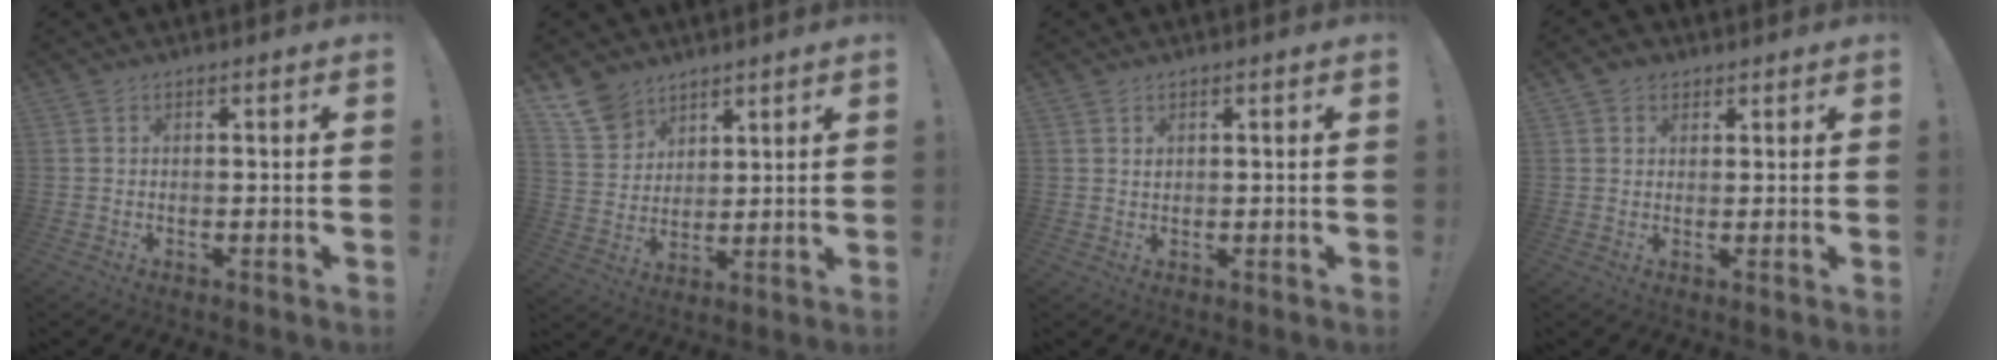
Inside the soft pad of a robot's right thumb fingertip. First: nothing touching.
{"total": 10.3, "force": [7.8, 6.3, 2.5], "torque": [-0.050, -0.050, 0.155]}
{"total": 1.1, "force": [0.8, 0.7, 0.4], "torque": [-0.001, -0.004, 0.015]}
{"total": 3.0, "force": [1.8, 2.3, 0.8], "torque": [-0.009, -0.005, 0.031]}